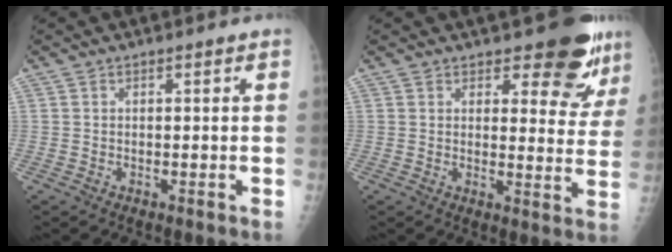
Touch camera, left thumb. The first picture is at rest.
{"total": 10.8, "force": [8.3, 4.3, 5.4], "torque": [-0.027, -0.060, 0.096]}